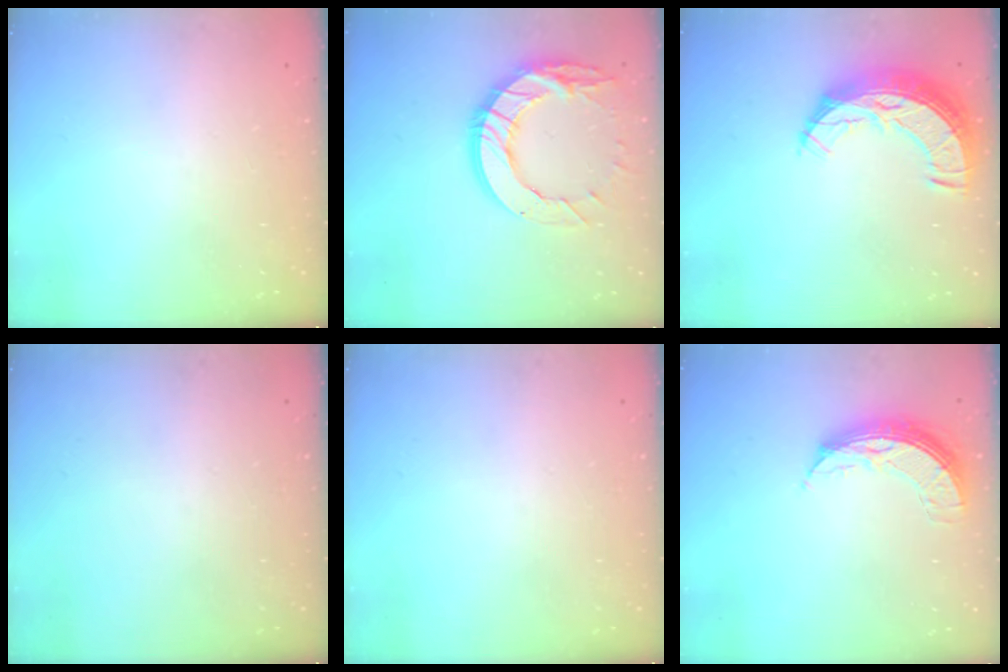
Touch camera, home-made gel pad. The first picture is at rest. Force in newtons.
{"total": 15.9, "press": 15.9, "slide": 1.3}
{"total": 12.4, "press": 12.4, "slide": 1.0}
{"total": 0.0}
{"total": 0.0}
{"total": 7.9, "press": 7.8, "slide": 0.8}